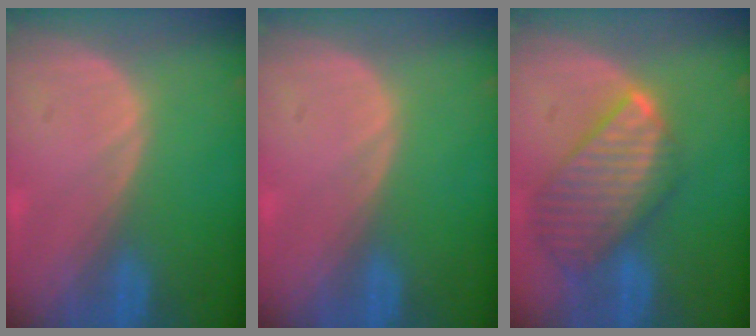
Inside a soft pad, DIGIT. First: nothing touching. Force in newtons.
{"total": 0.0}
{"total": 9.8, "press": 8.4, "slide": 5.0}